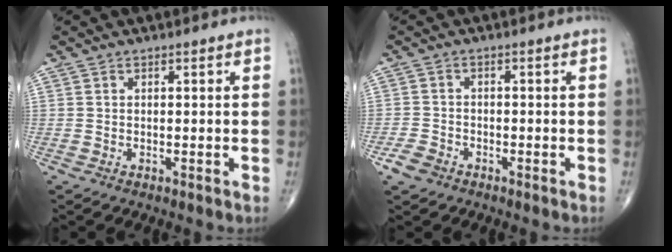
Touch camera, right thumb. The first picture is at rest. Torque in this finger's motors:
{"motor_torque": [2.53, 2.33, -0.06, -0.21, -0.02]}